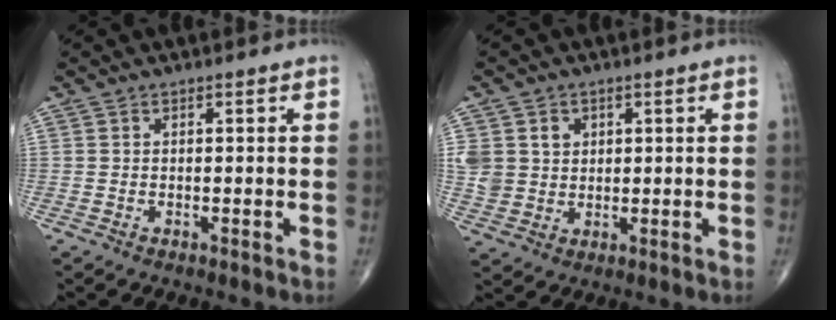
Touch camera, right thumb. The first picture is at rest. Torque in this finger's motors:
{"motor_torque": [0.04, 0.05, 0.48, 0.47, -0.01]}